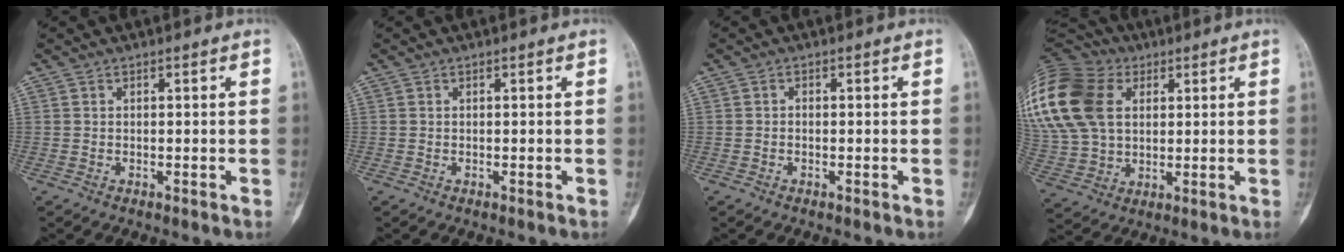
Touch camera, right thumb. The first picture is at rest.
{"total": 0.0}
{"total": 0.5, "force": [-0.2, 0.4, 0.3], "torque": [-0.004, 0.002, -0.008]}
{"total": 26.3, "force": [7.9, 18.7, 16.7], "torque": [-0.389, 0.041, 0.157]}